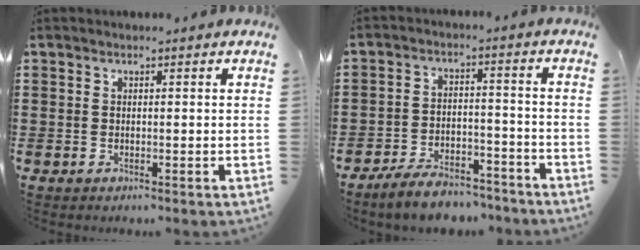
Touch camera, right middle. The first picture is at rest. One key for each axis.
{"total": 6.6, "fx": -6.1, "fy": 1.4, "fz": 1.9, "tx": -0.038, "ty": 0.011, "tz": -0.119}